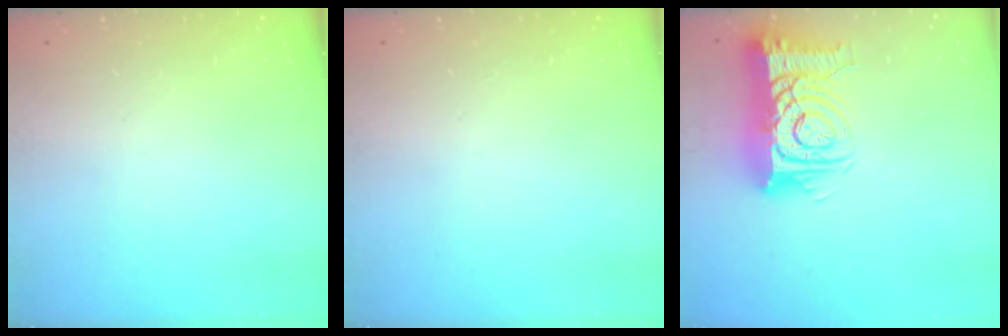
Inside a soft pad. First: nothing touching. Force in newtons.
{"total": 0.0}
{"total": 14.6, "press": 14.5, "slide": 1.7}